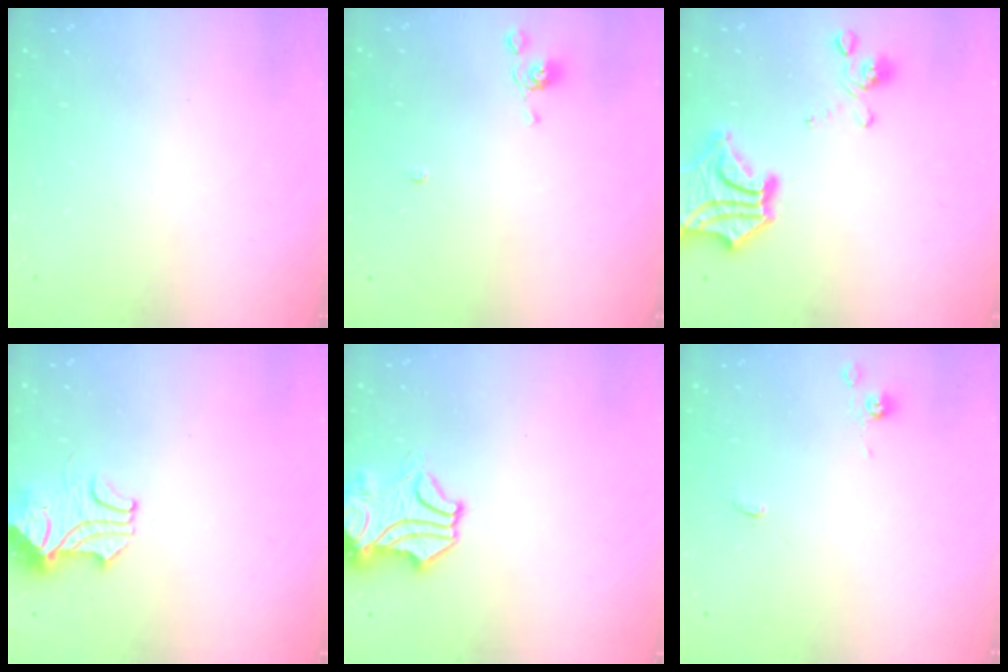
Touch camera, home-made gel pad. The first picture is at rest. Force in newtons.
{"total": 4.8, "press": 4.8, "slide": 0.3}
{"total": 9.6, "press": 8.8, "slide": 3.7}
{"total": 2.4, "press": 2.2, "slide": 1.0}
{"total": 1.7, "press": 1.1, "slide": 1.2}
{"total": 0.7, "press": 0.5, "slide": 0.5}